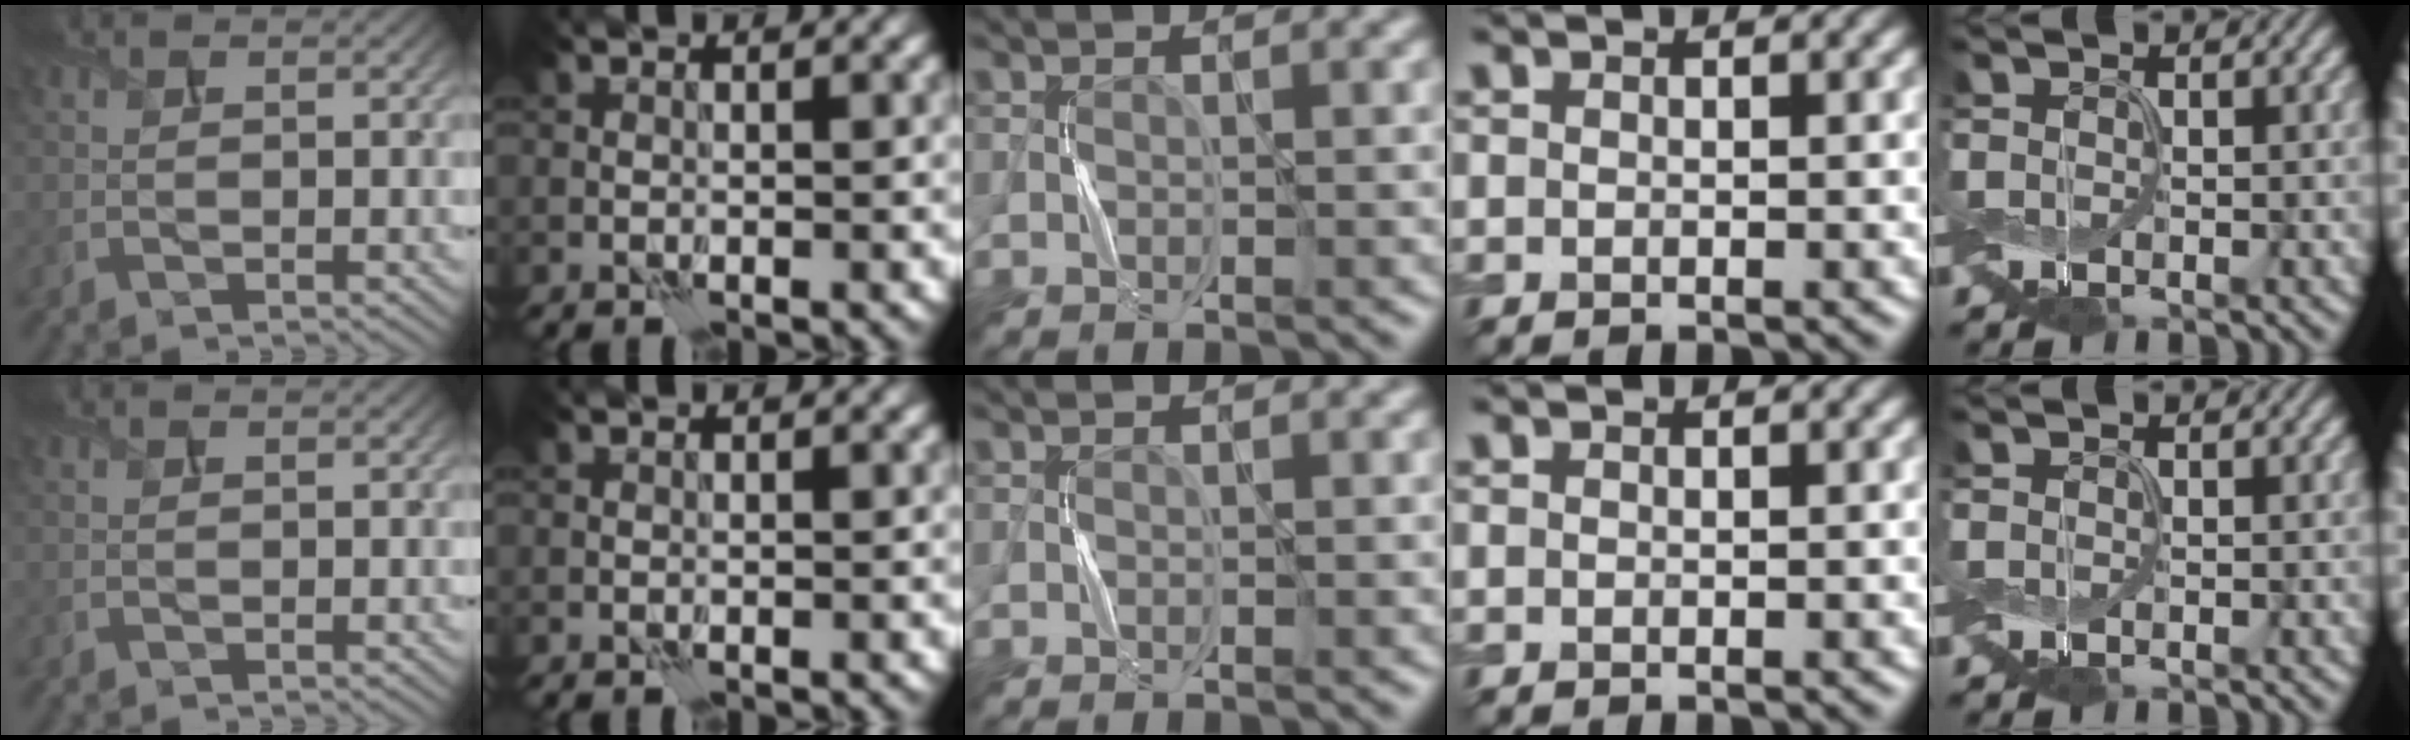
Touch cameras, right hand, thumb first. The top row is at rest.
{}